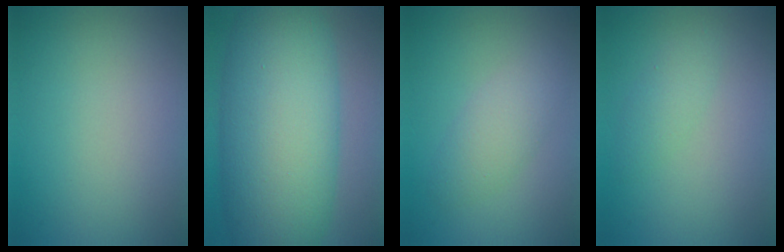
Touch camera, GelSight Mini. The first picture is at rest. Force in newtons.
{"total": 13.1, "press": 13.1, "slide": 0.1}
{"total": 2.5, "press": 2.5, "slide": 0.2}
{"total": 1.4, "press": 1.4, "slide": 0.0}